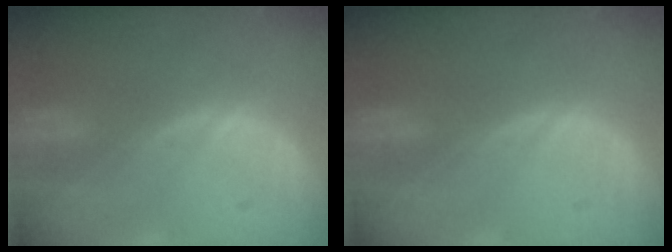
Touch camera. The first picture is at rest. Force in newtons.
{"total": 0.0}